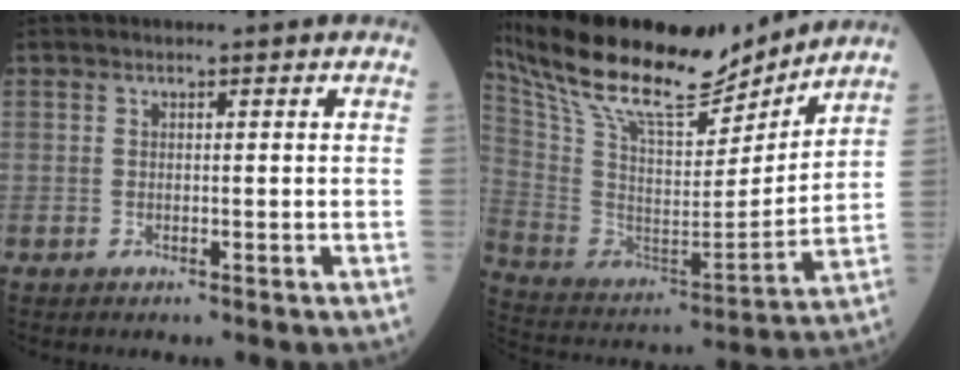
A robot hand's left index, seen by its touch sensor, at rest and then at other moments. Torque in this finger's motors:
{"motor_torque": [1.08, -1.06, 0.66, 0.18]}